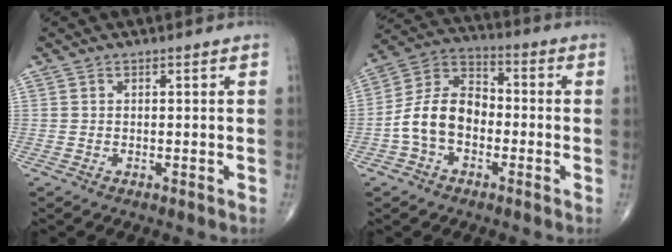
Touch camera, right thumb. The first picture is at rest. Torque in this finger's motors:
{"motor_torque": [1.62, 1.43, 1.33, -0.35, 0.15]}